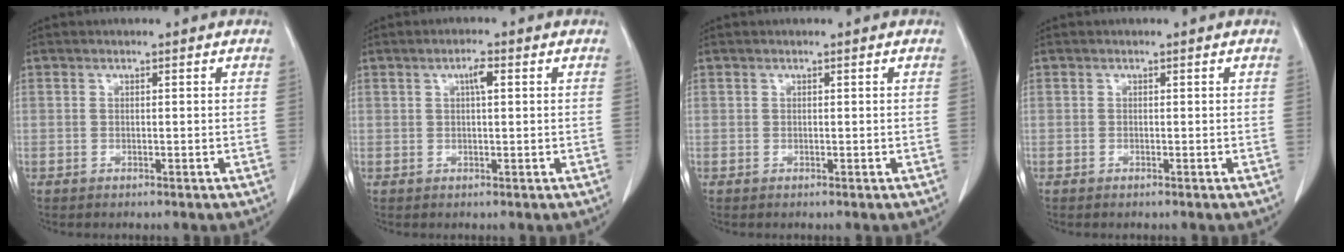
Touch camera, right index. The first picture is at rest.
{"total": 2.1, "force": [0.7, 0.4, 2.0], "torque": [-0.039, 0.003, 0.011]}
{"total": 0.0}
{"total": 0.0}